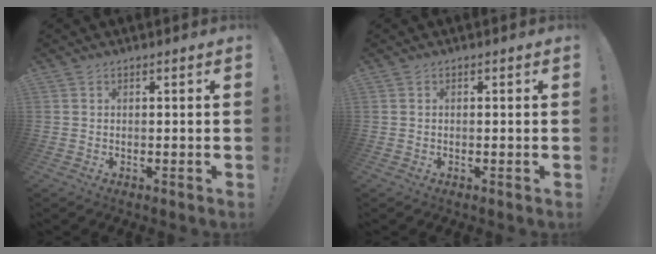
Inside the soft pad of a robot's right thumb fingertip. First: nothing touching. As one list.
[{"total": 0.0}]